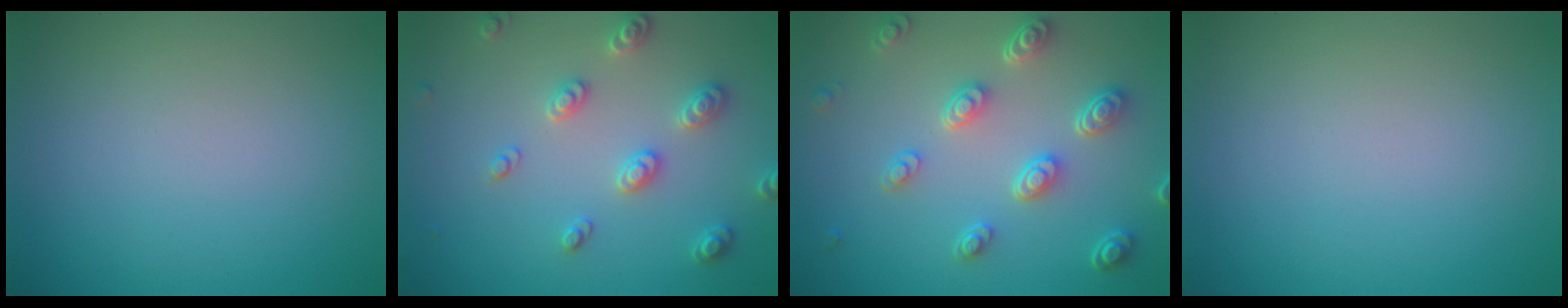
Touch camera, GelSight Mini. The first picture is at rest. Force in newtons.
{"total": 2.7, "press": 2.7, "slide": 0.4}
{"total": 4.6, "press": 3.7, "slide": 2.8}
{"total": 0.0}